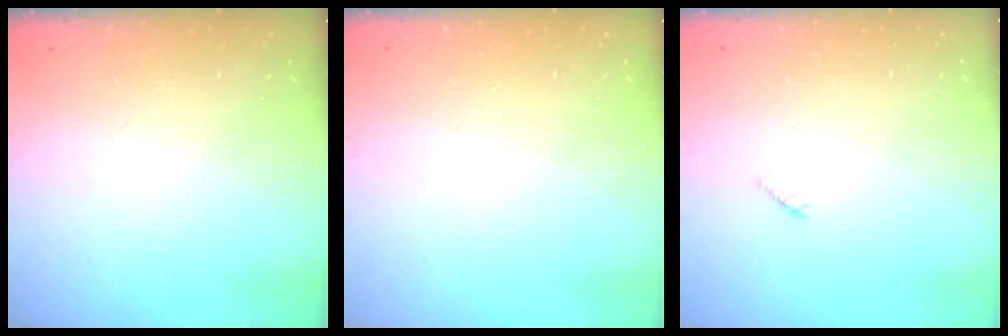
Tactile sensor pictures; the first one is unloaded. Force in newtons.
{"total": 0.0}
{"total": 4.2, "press": 4.1, "slide": 0.7}